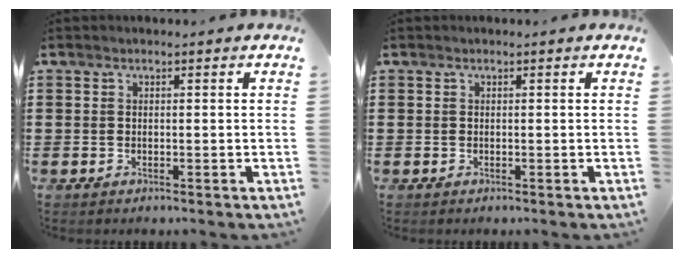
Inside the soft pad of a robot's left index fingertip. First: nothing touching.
{"total": 0.0}